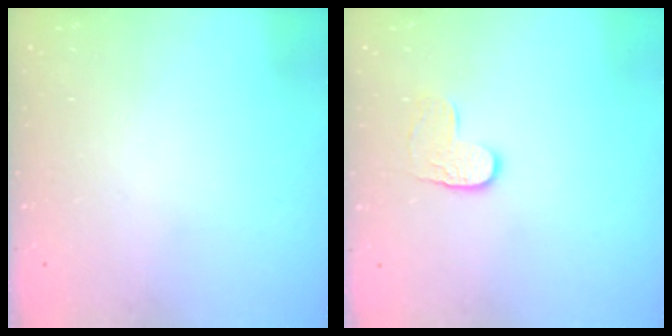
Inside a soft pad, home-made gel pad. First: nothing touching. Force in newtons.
{"total": 5.2, "press": 5.2, "slide": 0.2}